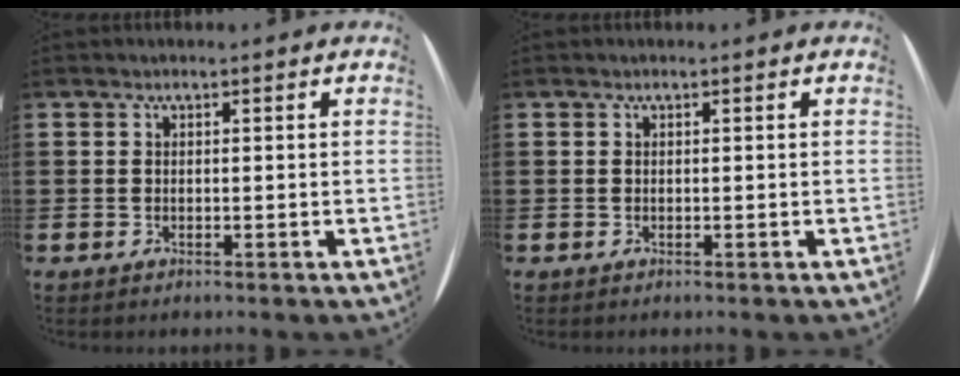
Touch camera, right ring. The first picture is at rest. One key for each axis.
{"total": 0.0}